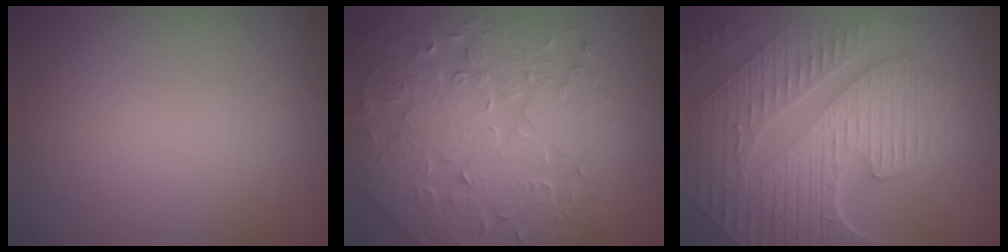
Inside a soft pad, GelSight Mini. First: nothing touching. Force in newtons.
{"total": 9.3, "press": 6.7, "slide": 6.4}
{"total": 9.2, "press": 6.2, "slide": 6.8}